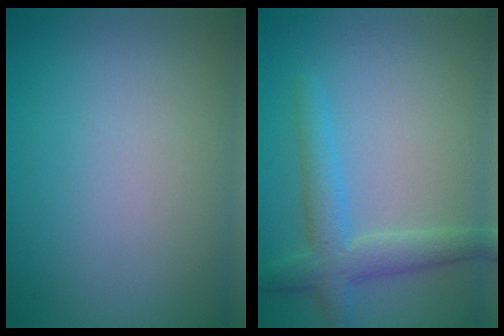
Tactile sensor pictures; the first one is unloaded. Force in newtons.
{"total": 3.8, "press": 3.8, "slide": 0.2}